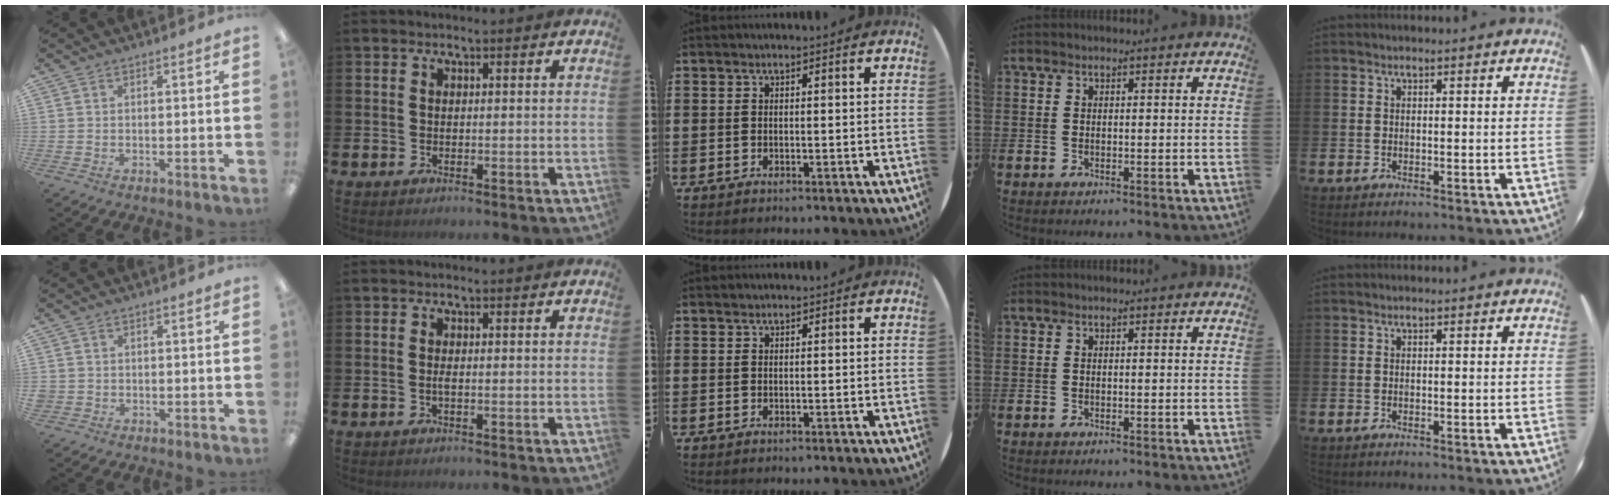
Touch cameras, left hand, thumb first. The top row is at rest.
{"thumb": {"total": 1.2, "force": [0.2, 1.2, 0.1], "torque": [-0.003, 0.004, 0.001]}, "index": {"total": 0.7, "force": [-0.2, 0.1, 0.7], "torque": [-0.017, -0.001, -0.002]}}